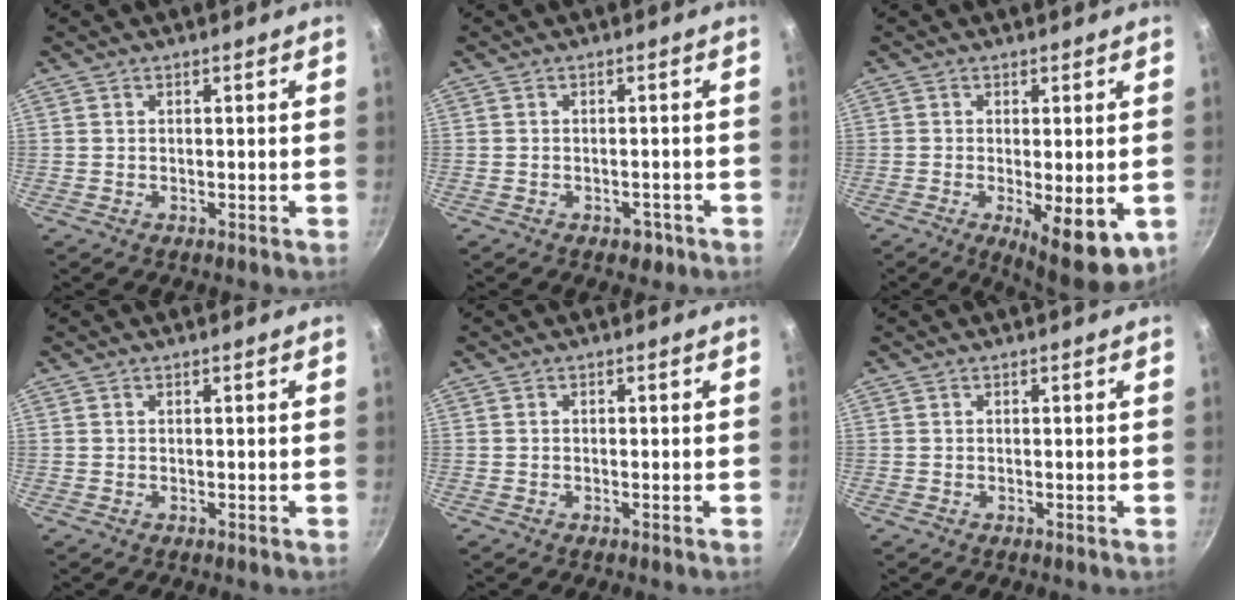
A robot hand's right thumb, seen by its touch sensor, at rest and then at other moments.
{"total": 2.1, "force": [-1.4, 1.4, 0.9], "torque": [0.001, 0.008, -0.014]}
{"total": 10.8, "force": [-3.3, 3.8, 9.6], "torque": [-0.129, -0.021, -0.039]}
{"total": 0.0}
{"total": 0.0}
{"total": 0.0}